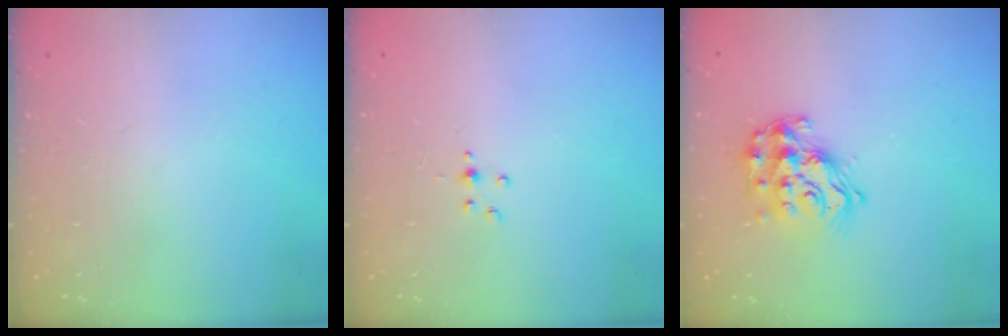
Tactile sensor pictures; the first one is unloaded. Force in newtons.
{"total": 2.0, "press": 1.9, "slide": 0.5}
{"total": 15.5, "press": 15.5, "slide": 1.1}